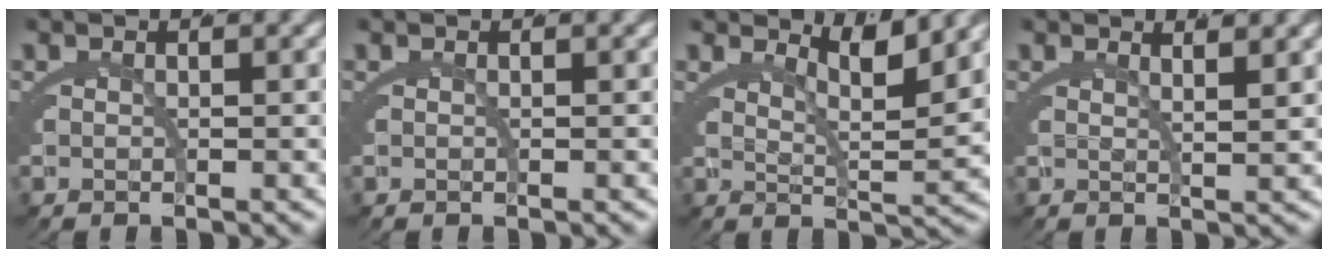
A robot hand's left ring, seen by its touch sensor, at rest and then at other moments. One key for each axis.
{"total": 0.0}
{"total": 3.8, "fx": 2.9, "fy": -0.4, "fz": 2.5, "tx": -0.040, "ty": -0.013, "tz": 0.054}
{"total": 2.2, "fx": 1.7, "fy": -0.9, "fz": 1.0, "tx": -0.011, "ty": -0.005, "tz": 0.032}